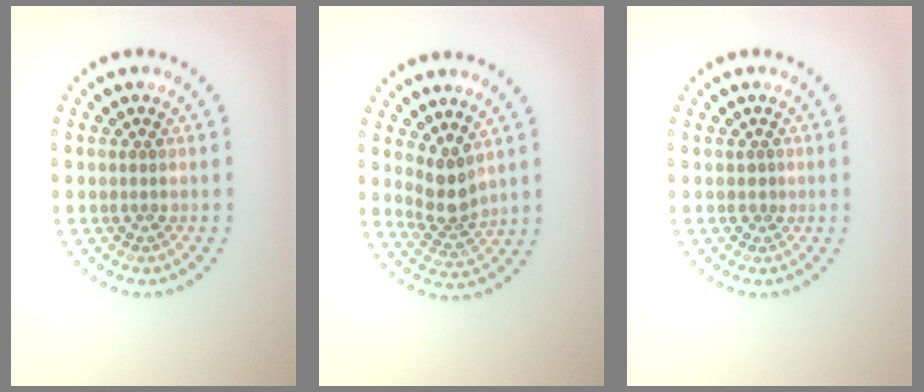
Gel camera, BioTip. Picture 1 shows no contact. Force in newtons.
{"total": 2.8, "press": 2.2, "slide": 1.7}
{"total": 0.5, "press": 0.2, "slide": 0.5}